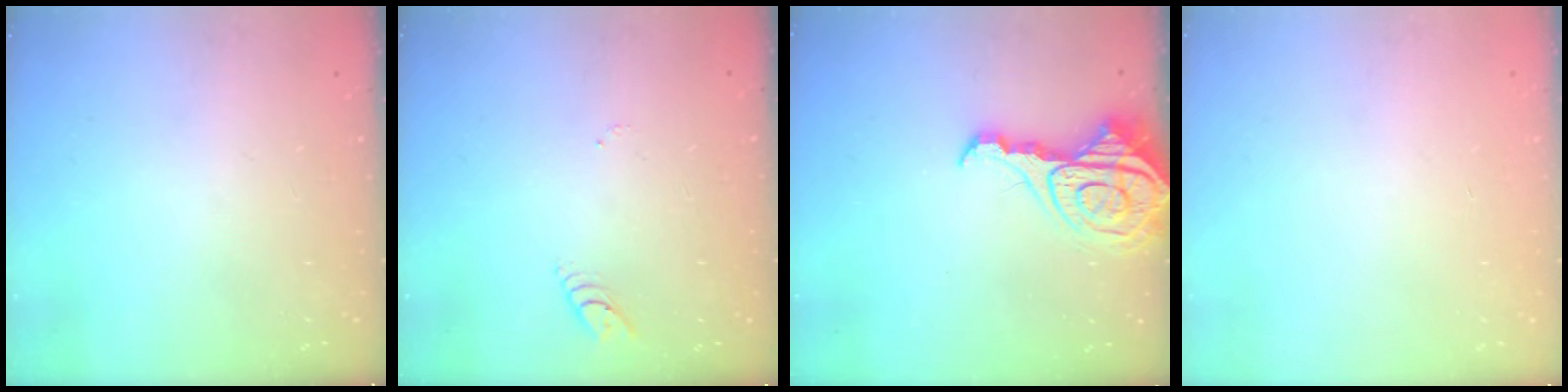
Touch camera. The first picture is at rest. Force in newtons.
{"total": 2.9, "press": 2.8, "slide": 0.4}
{"total": 13.6, "press": 13.5, "slide": 1.4}
{"total": 0.0}